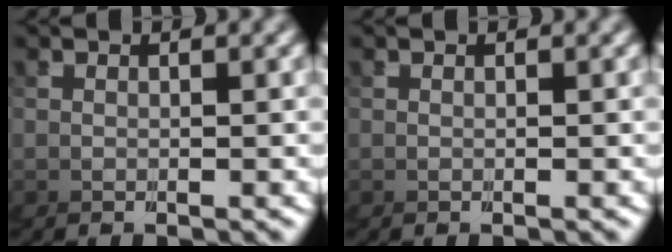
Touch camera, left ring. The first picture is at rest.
{"total": 0.0}